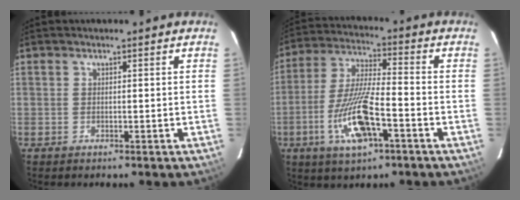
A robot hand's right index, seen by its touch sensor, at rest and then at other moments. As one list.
[{"total": 12.6, "force": [-4.9, 2.5, 11.3], "torque": [-0.230, -0.008, -0.088]}]